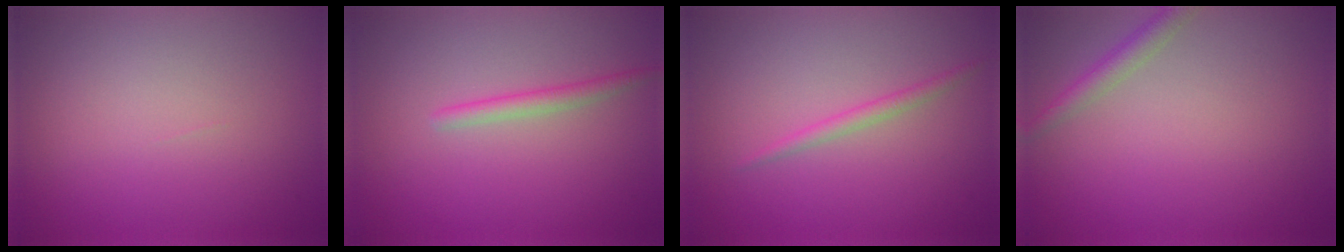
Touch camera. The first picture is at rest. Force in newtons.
{"total": 1.5, "press": 1.5, "slide": 0.1}
{"total": 0.9, "press": 0.9, "slide": 0.1}
{"total": 2.0, "press": 2.0, "slide": 0.1}